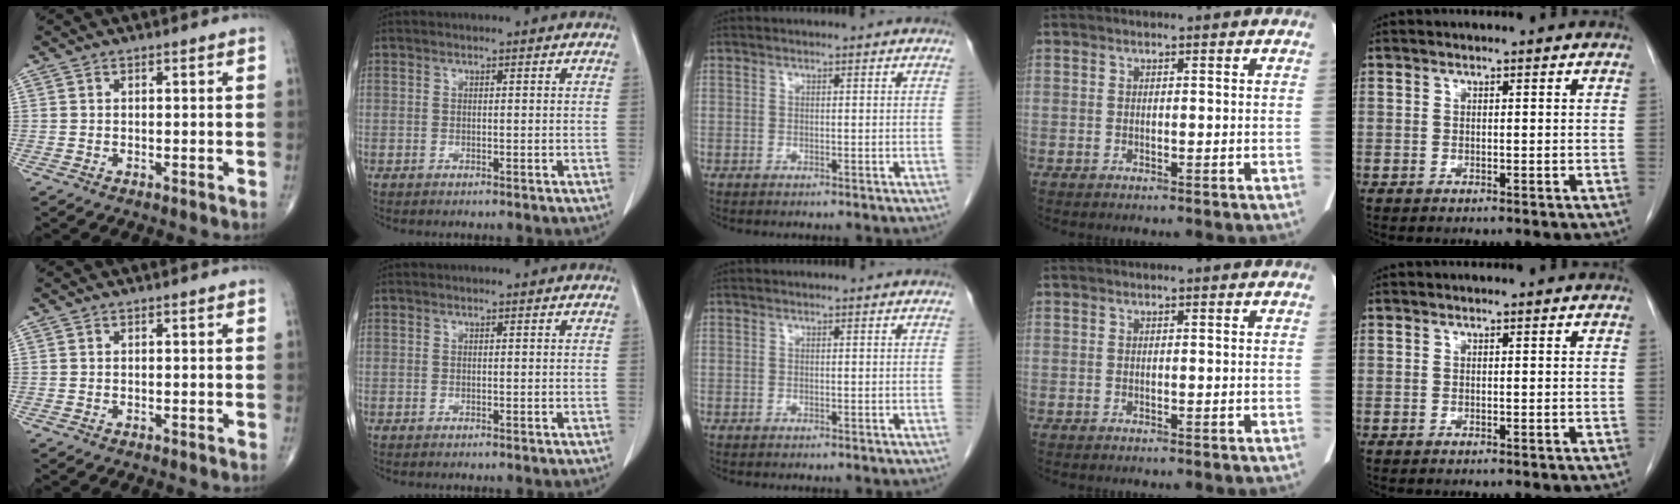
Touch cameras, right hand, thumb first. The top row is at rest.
{}